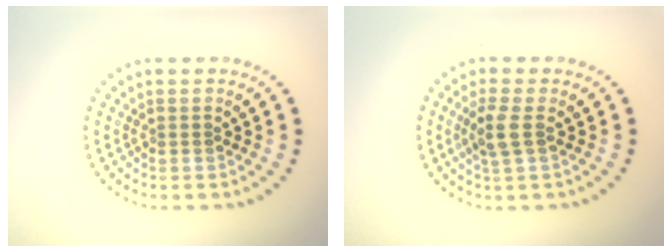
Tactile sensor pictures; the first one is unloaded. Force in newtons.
{"total": 2.3, "press": 2.1, "slide": 0.9}